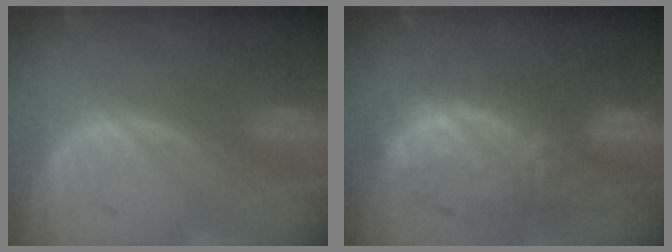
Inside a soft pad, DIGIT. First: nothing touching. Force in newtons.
{"total": 11.0, "press": 9.6, "slide": 5.5}